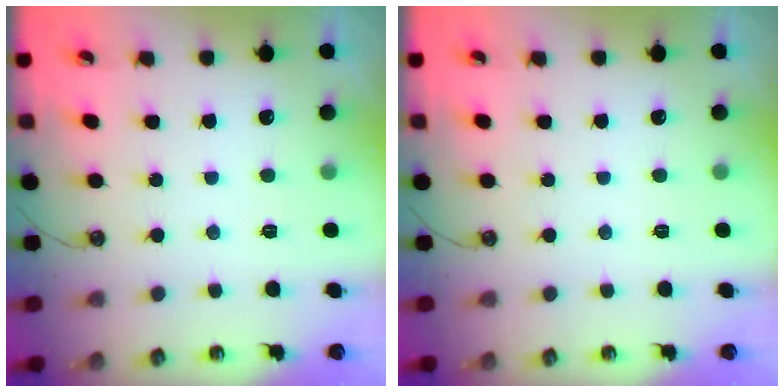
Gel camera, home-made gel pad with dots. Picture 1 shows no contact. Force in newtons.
{"total": 0.0}